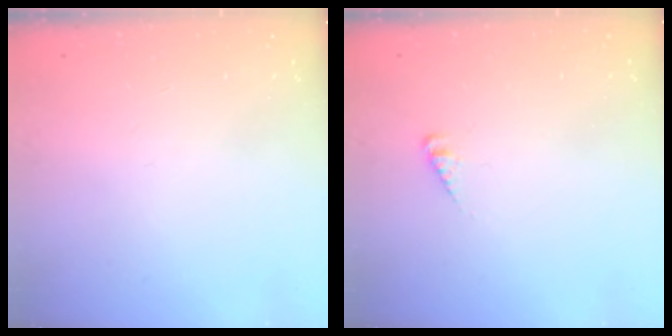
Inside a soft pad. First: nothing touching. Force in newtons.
{"total": 2.9, "press": 2.9, "slide": 0.2}